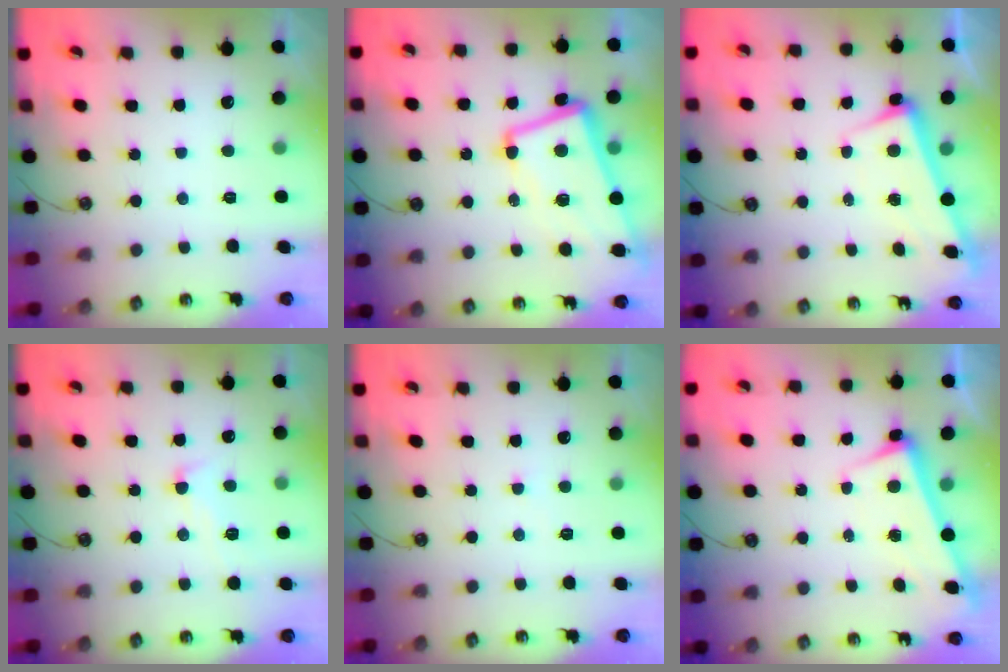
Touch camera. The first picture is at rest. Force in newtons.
{"total": 6.5, "press": 6.2, "slide": 2.0}
{"total": 2.5, "press": 2.2, "slide": 1.1}
{"total": 2.2, "press": 2.0, "slide": 1.0}
{"total": 1.4, "press": 1.4, "slide": 0.3}
{"total": 2.7, "press": 2.7, "slide": 0.7}